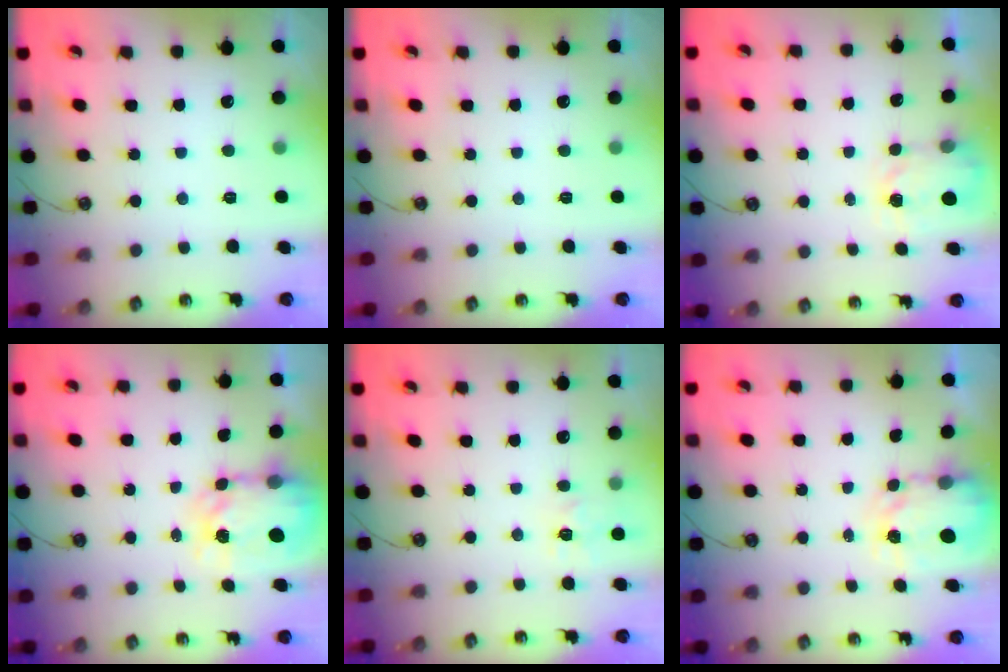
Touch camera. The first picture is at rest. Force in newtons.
{"total": 0.0}
{"total": 3.3, "press": 3.3, "slide": 0.4}
{"total": 6.8, "press": 6.8, "slide": 0.6}
{"total": 7.6, "press": 7.6, "slide": 0.6}
{"total": 3.9, "press": 3.9, "slide": 0.3}